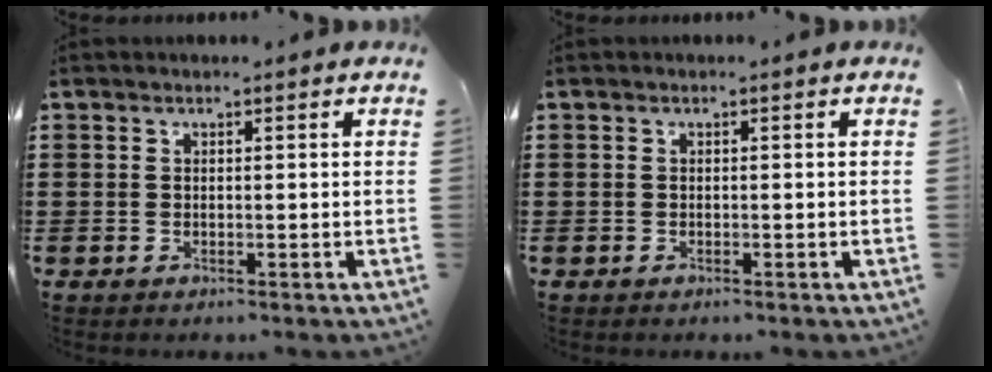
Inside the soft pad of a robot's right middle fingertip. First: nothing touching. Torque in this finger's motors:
{"motor_torque": [-0.01, -0.17, 0.15, 0.01]}